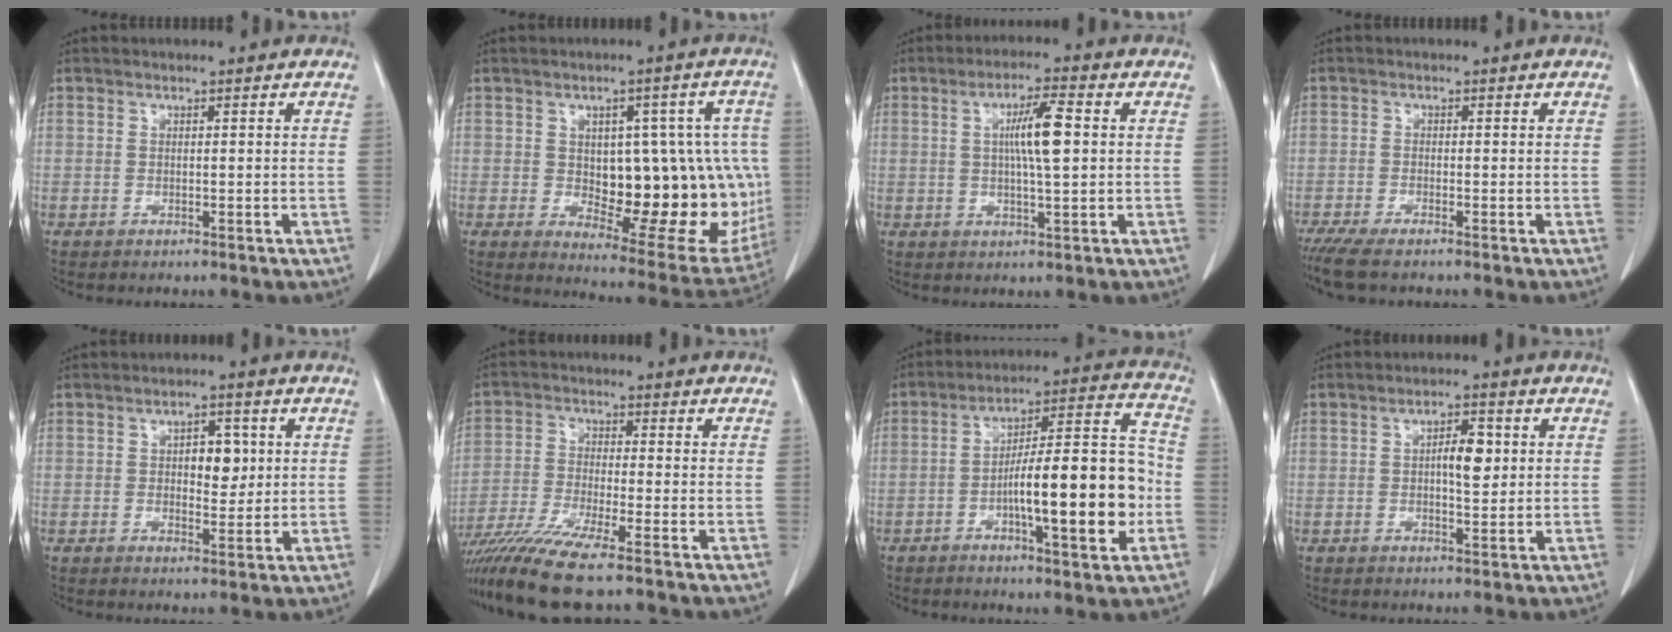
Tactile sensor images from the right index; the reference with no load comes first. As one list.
[{"total": 19.5, "force": [-0.7, 9.0, 17.3], "torque": [-0.187, 0.017, 0.022]}, {"total": 7.1, "force": [1.1, 0.5, 7.0], "torque": [-0.122, 0.003, 0.016]}, {"total": 4.3, "force": [-3.5, 0.3, 2.5], "torque": [-0.042, -0.010, -0.062]}, {"total": 4.7, "force": [1.0, 2.5, 3.9], "torque": [-0.055, 0.006, 0.017]}, {"total": 11.1, "force": [-8.8, -0.6, 6.8], "torque": [-0.122, -0.031, -0.154]}, {"total": 17.3, "force": [-4.0, 2.9, 16.6], "torque": [-0.255, 0.020, -0.059]}, {"total": 4.8, "force": [0.8, 1.6, 4.4], "torque": [-0.071, 0.004, 0.012]}]